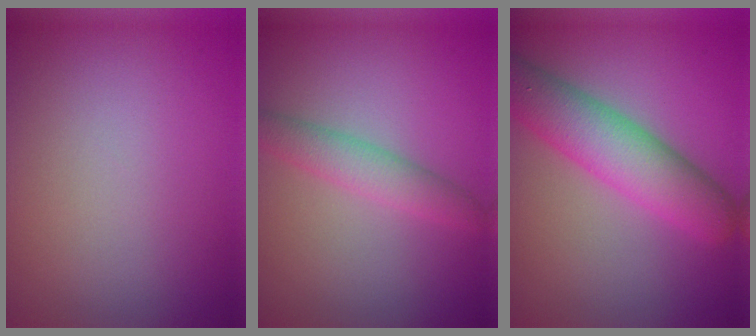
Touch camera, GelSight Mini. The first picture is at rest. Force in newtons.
{"total": 2.8, "press": 2.8, "slide": 0.2}
{"total": 6.5, "press": 6.5, "slide": 0.1}